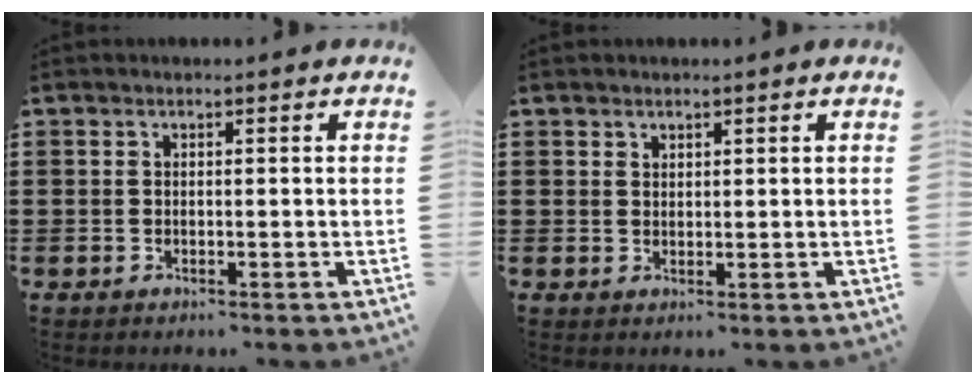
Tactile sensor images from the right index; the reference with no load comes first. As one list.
[{"total": 1.3, "force": [1.1, 0.7, 0.1], "torque": [-0.003, 0.002, 0.022]}]